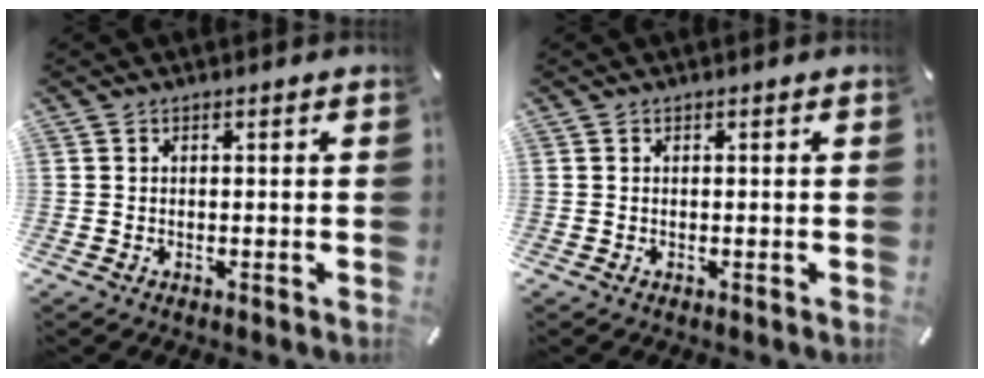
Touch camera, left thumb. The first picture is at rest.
{"total": 0.0}